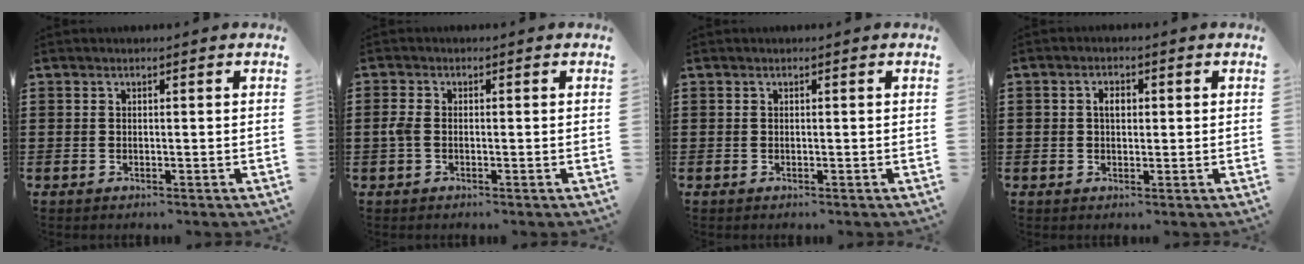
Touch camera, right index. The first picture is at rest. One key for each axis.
{"total": 1.9, "fx": -0.4, "fy": 1.1, "fz": 1.5, "tx": -0.046, "ty": -0.002, "tz": -0.013}
{"total": 0.0}
{"total": 2.4, "fx": 0.3, "fy": 1.5, "fz": 1.8, "tx": -0.036, "ty": 0.010, "tz": 0.005}